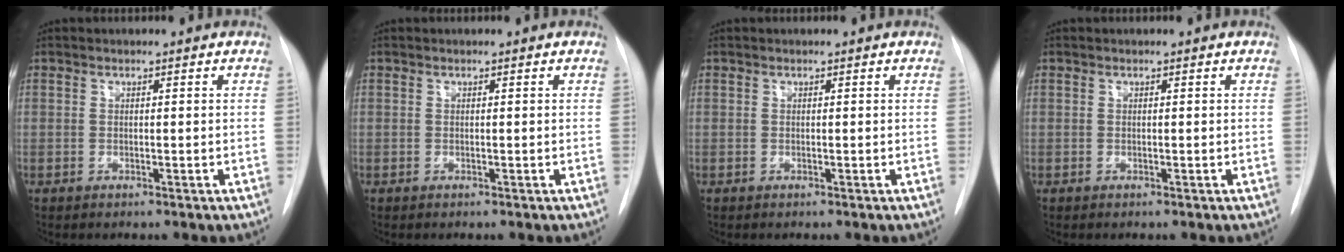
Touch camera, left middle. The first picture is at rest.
{"total": 0.0}
{"total": 0.0}
{"total": 0.0}